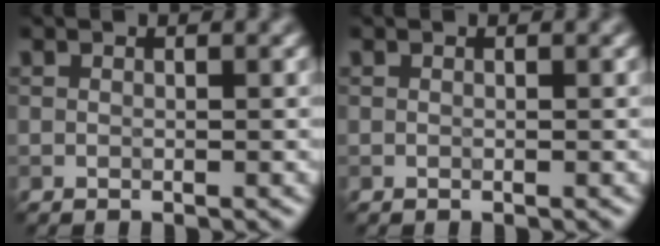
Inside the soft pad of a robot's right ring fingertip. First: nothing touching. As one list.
[{"total": 0.0}]